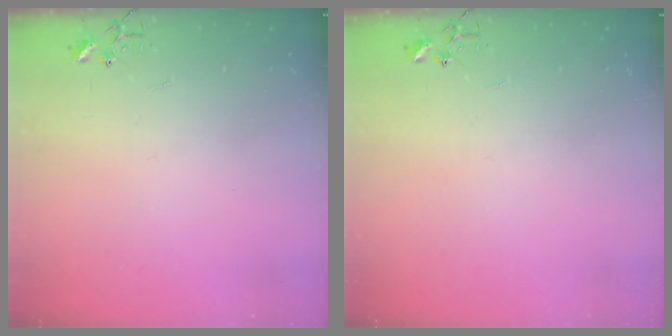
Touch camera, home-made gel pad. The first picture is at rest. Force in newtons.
{"total": 0.0}